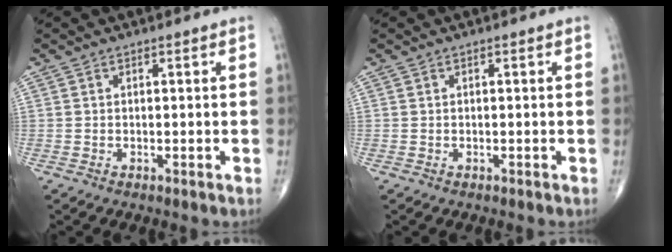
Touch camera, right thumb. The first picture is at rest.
{"total": 0.0}